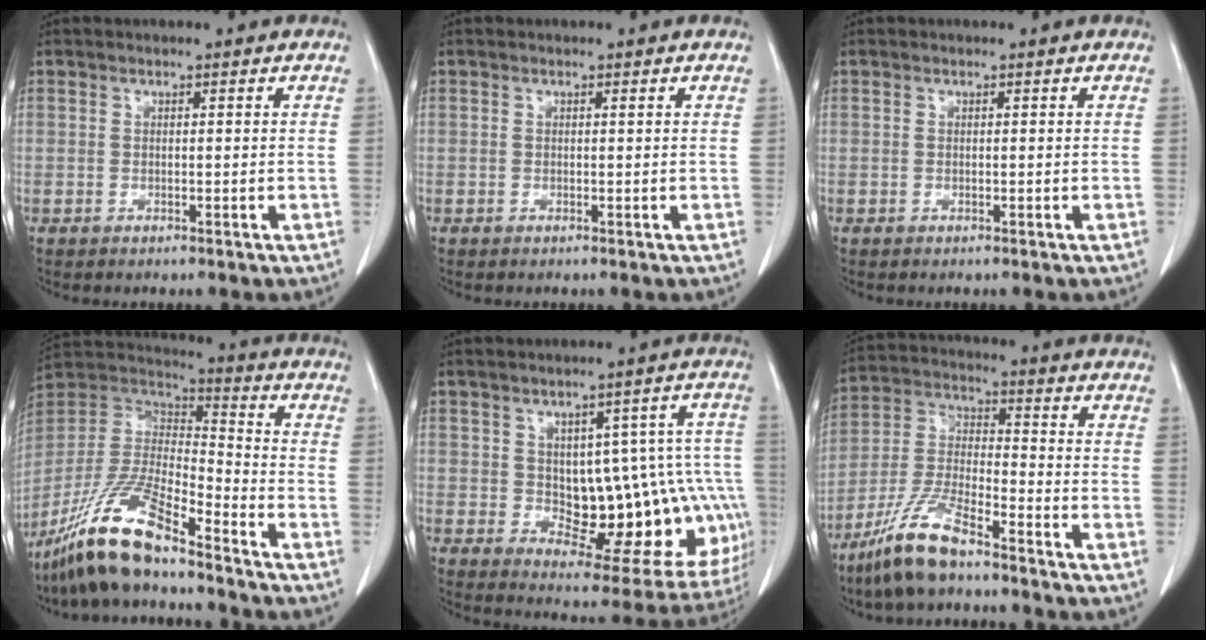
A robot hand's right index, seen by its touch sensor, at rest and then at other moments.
{"total": 0.0}
{"total": 0.0}
{"total": 16.1, "force": [-12.2, 2.5, 10.2], "torque": [-0.209, -0.011, -0.231]}
{"total": 17.3, "force": [-1.0, 8.4, 15.1], "torque": [-0.134, 0.034, 0.012]}
{"total": 10.8, "force": [-8.1, 1.8, 6.9], "torque": [-0.150, -0.017, -0.163]}